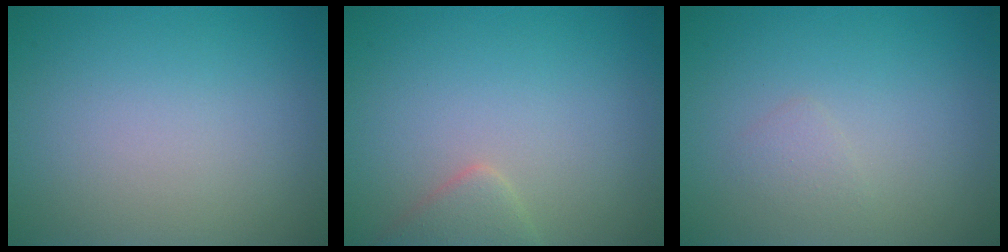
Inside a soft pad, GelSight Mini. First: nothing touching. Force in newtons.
{"total": 1.9, "press": 1.9, "slide": 0.1}
{"total": 0.9, "press": 0.9, "slide": 0.0}